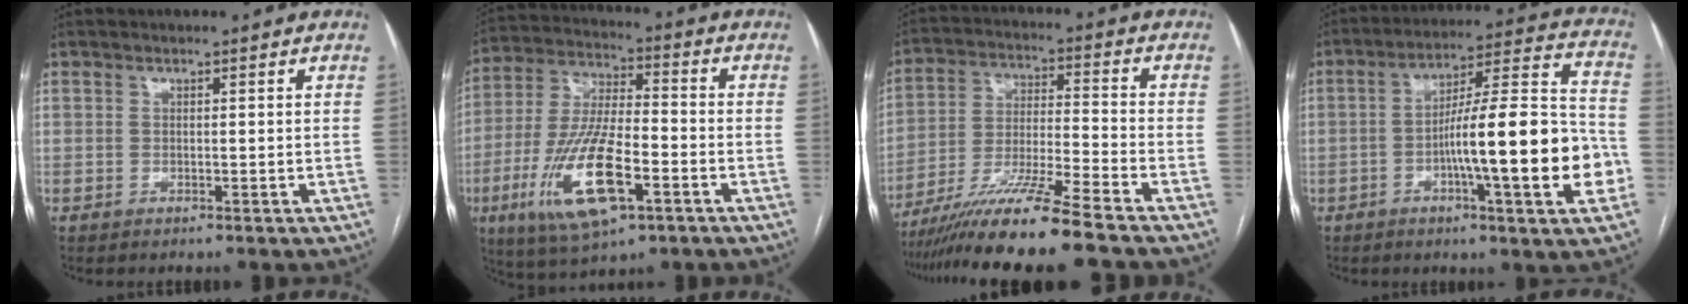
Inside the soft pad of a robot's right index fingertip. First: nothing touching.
{"total": 16.3, "force": [-6.1, 5.0, 14.3], "torque": [-0.300, -0.010, -0.103]}
{"total": 14.3, "force": [-11.4, -1.5, 8.5], "torque": [-0.151, -0.026, -0.202]}
{"total": 19.7, "force": [-4.8, 1.6, 19.1], "torque": [-0.266, 0.017, -0.069]}